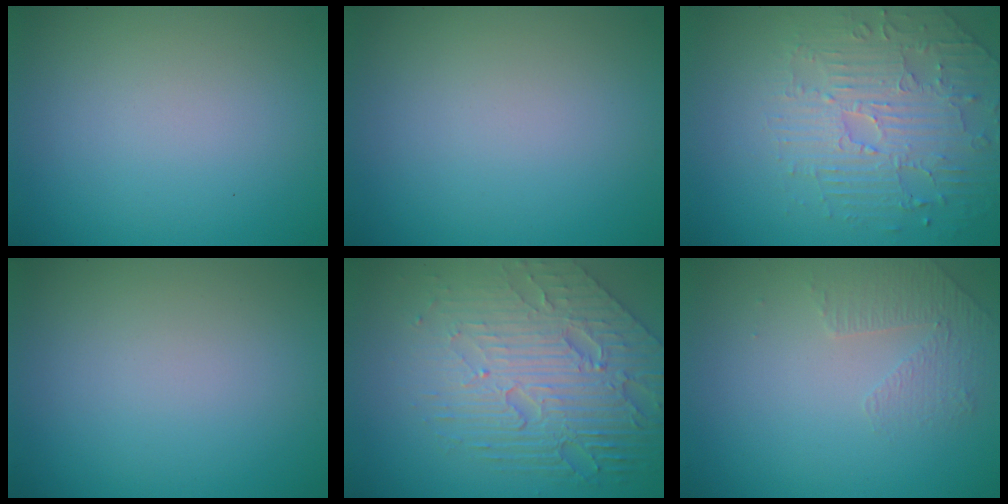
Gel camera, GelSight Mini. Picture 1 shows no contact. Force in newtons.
{"total": 0.0}
{"total": 4.6, "press": 3.9, "slide": 2.3}
{"total": 0.0}
{"total": 8.4, "press": 5.7, "slide": 6.2}
{"total": 1.4, "press": 0.9, "slide": 1.1}